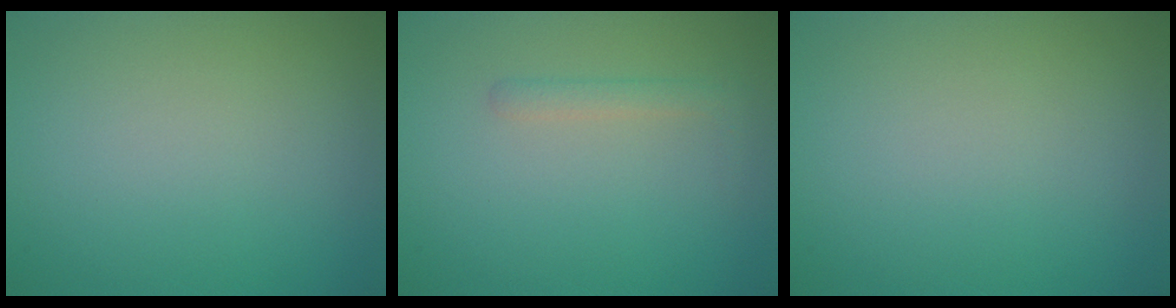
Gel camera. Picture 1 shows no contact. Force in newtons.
{"total": 1.2, "press": 1.2, "slide": 0.1}
{"total": 0.0}